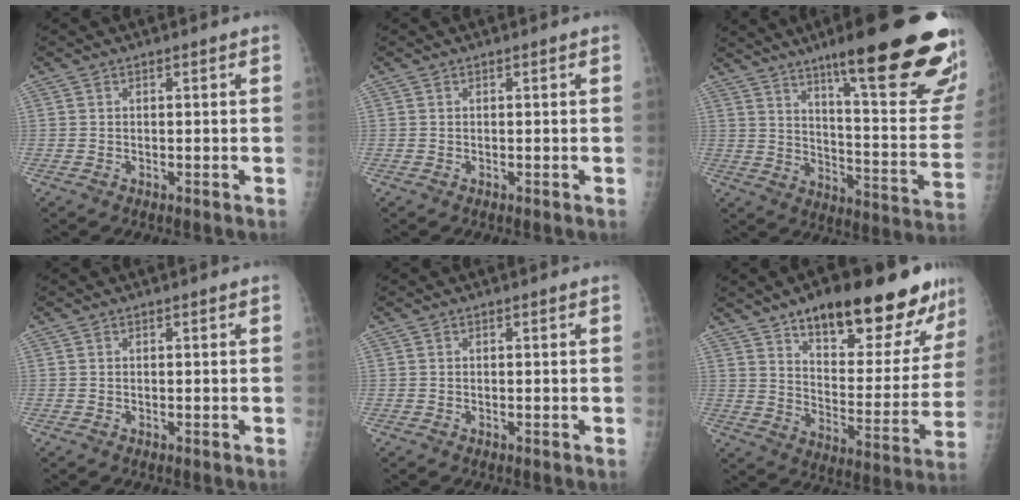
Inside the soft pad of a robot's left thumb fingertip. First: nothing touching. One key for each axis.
{"total": 0.0}
{"total": 29.5, "fx": 18.4, "fy": 4.7, "fz": 22.5, "tx": -0.241, "ty": -0.073, "tz": 0.263}
{"total": 0.0}
{"total": 0.0}
{"total": 25.2, "fx": 16.9, "fy": 8.9, "fz": 16.5, "tx": -0.184, "ty": -0.070, "tz": 0.248}